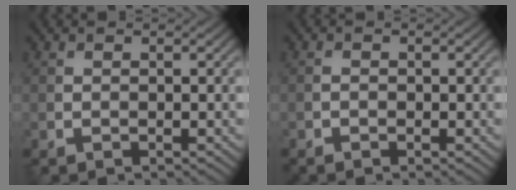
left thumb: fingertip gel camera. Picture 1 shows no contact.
{"total": 0.8, "force": [-0.6, 0.5, 0.3], "torque": [-0.006, 0.000, -0.011]}